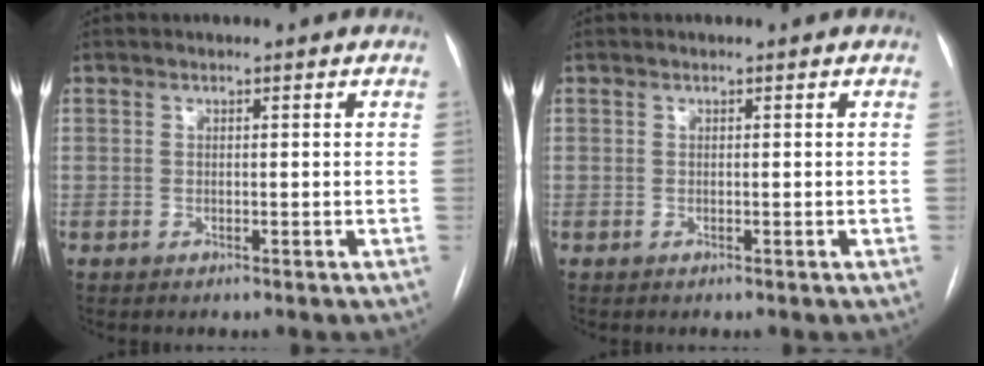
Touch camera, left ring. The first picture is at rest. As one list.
[{"total": 0.0}]